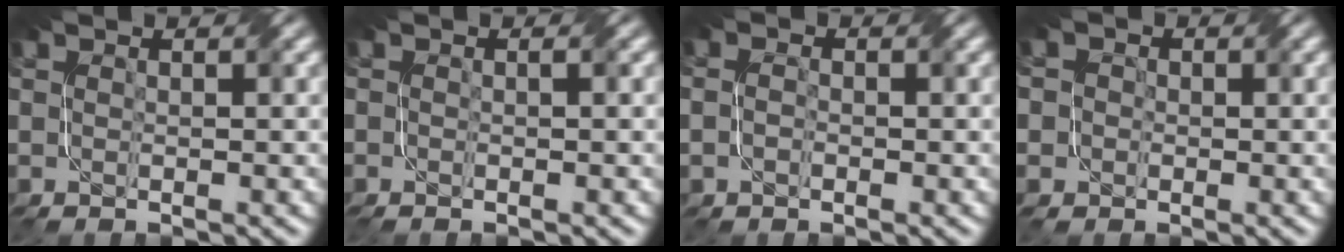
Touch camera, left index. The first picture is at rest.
{"total": 0.7, "force": [-0.3, 0.1, 0.6], "torque": [-0.011, -0.006, -0.006]}
{"total": 1.1, "force": [-0.4, 0.9, 0.5], "torque": [-0.013, -0.001, -0.008]}
{"total": 3.8, "force": [0.6, 3.6, 1.2], "torque": [-0.013, 0.019, -0.024]}